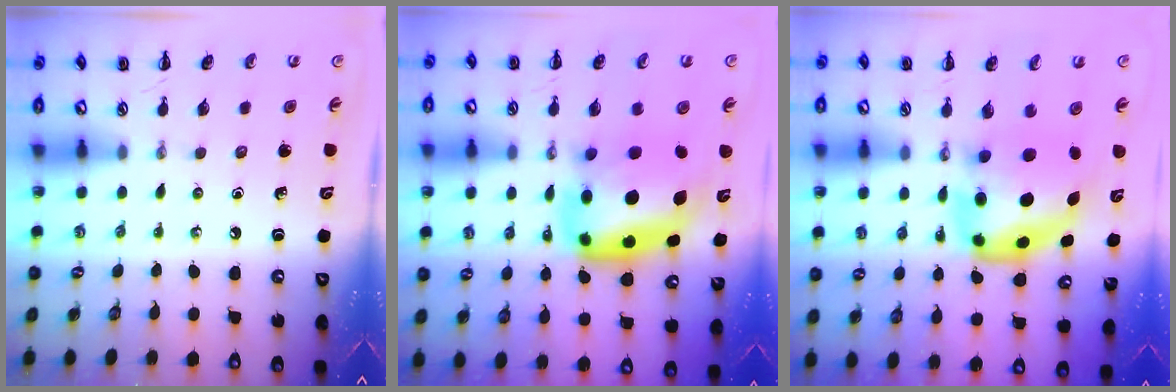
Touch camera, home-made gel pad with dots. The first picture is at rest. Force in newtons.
{"total": 13.9, "press": 13.4, "slide": 3.6}
{"total": 7.5, "press": 7.3, "slide": 1.7}